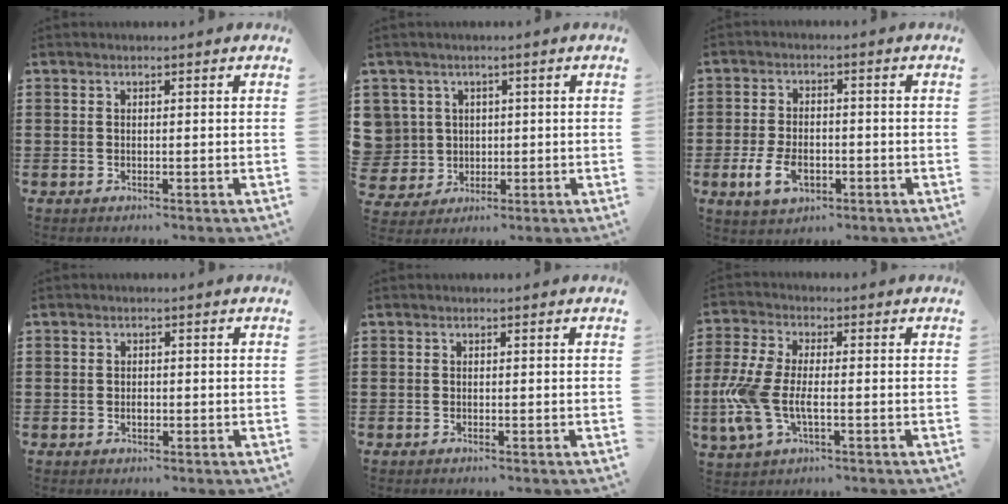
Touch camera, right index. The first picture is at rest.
{"total": 5.2, "force": [1.1, 5.1, 0.1], "torque": [-0.037, 0.013, 0.020]}
{"total": 5.3, "force": [-1.9, 3.1, 3.9], "torque": [-0.095, -0.004, -0.039]}
{"total": 1.3, "force": [-0.3, 1.1, 0.7], "torque": [-0.015, 0.003, -0.005]}
{"total": 0.0}
{"total": 8.1, "force": [-1.6, 3.8, 7.0], "torque": [-0.183, -0.017, -0.038]}